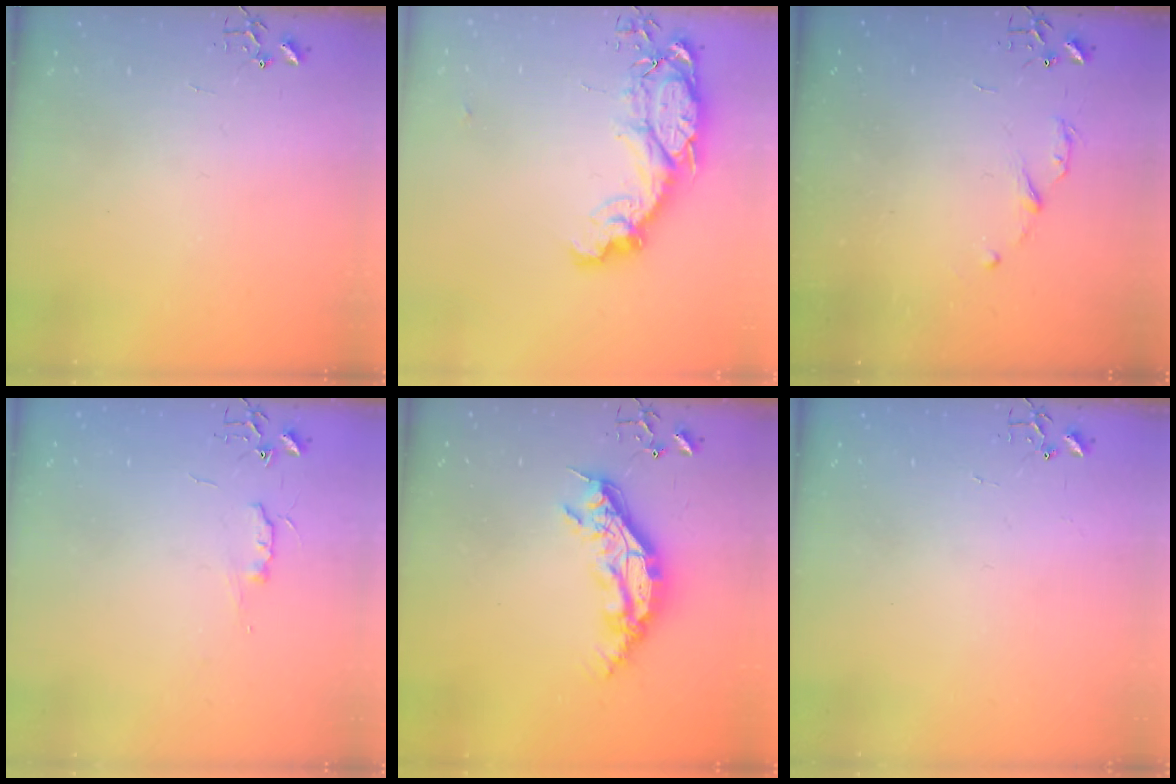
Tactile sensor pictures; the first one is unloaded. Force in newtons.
{"total": 16.0, "press": 16.0, "slide": 1.3}
{"total": 5.2, "press": 5.2, "slide": 0.5}
{"total": 5.0, "press": 4.9, "slide": 0.7}
{"total": 17.2, "press": 17.2, "slide": 0.3}
{"total": 1.4, "press": 1.4, "slide": 0.2}